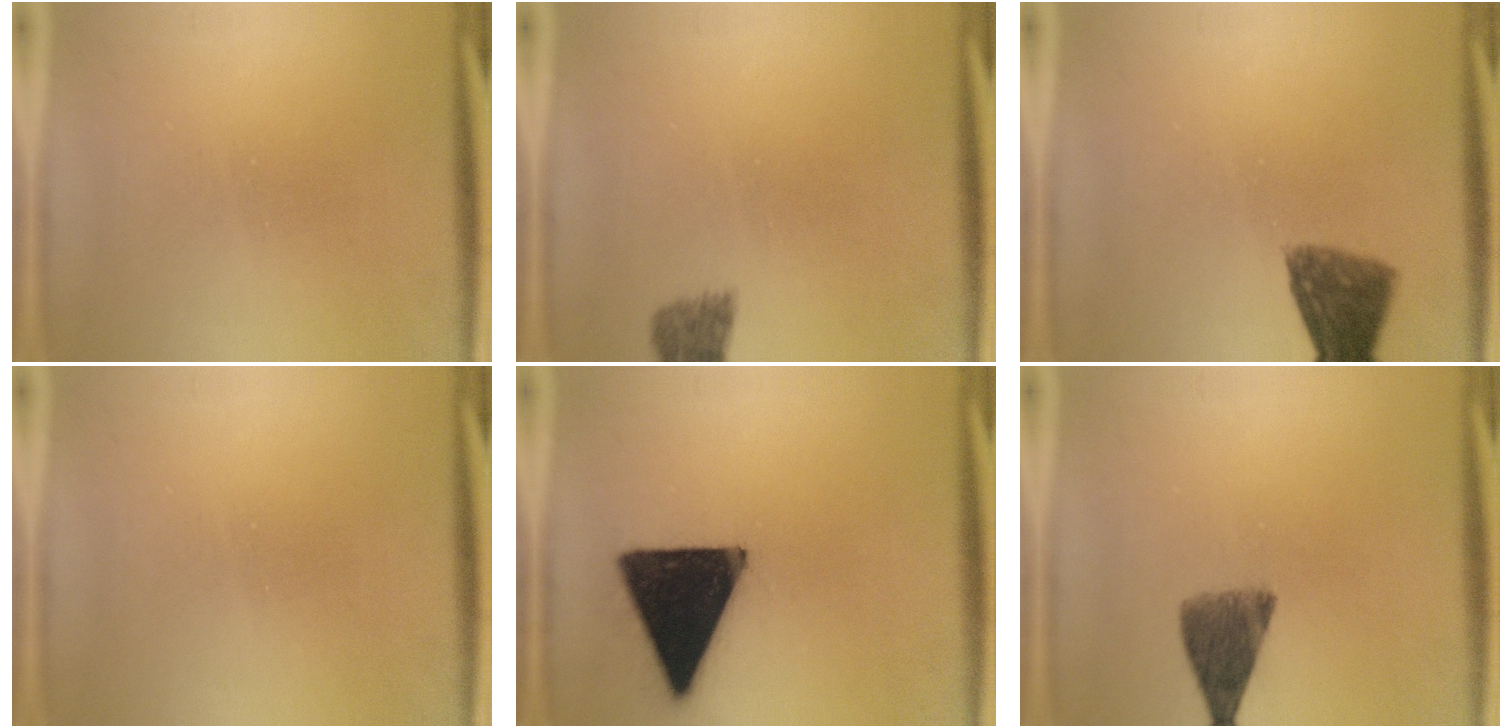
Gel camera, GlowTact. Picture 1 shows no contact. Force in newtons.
{"total": 1.9}
{"total": 7.9}
{"total": 0.0}
{"total": 19.2}
{"total": 8.3}